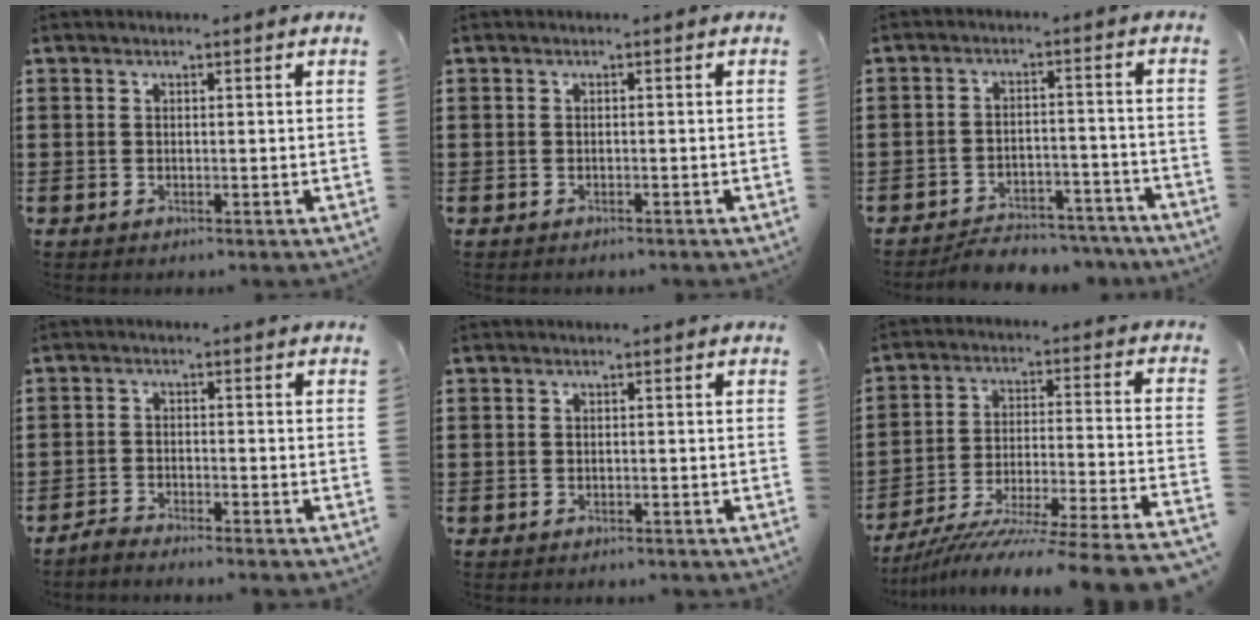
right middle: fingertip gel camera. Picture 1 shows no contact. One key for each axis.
{"total": 0.5, "fx": -0.5, "fy": 0.2, "fz": 0.0, "tx": -0.001, "ty": 0.000, "tz": -0.011}
{"total": 4.5, "fx": -4.4, "fy": 0.7, "fz": 0.6, "tx": -0.013, "ty": 0.008, "tz": -0.091}
{"total": 2.5, "fx": -2.4, "fy": -0.2, "fz": 0.3, "tx": -0.018, "ty": -0.004, "tz": -0.051}
{"total": 0.6, "fx": -0.6, "fy": 0.3, "fz": 0.0, "tx": -0.001, "ty": 0.000, "tz": -0.012}
{"total": 9.1, "fx": -7.9, "fy": -1.2, "fz": 4.4, "tx": -0.070, "ty": -0.019, "tz": -0.162}